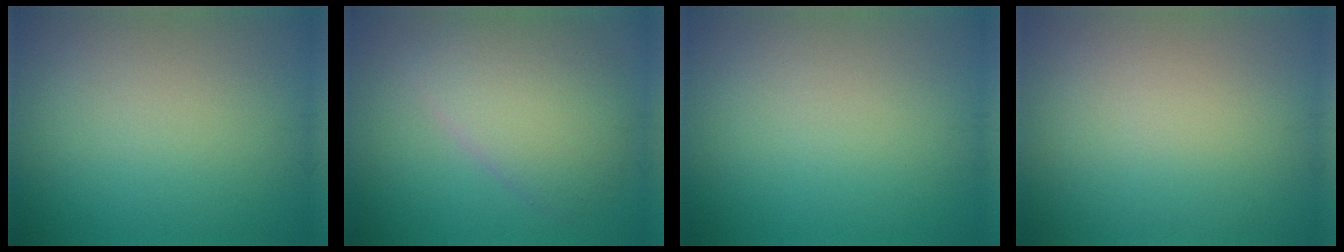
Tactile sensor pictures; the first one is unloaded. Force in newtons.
{"total": 5.7, "press": 5.7, "slide": 0.3}
{"total": 0.0}
{"total": 0.0}